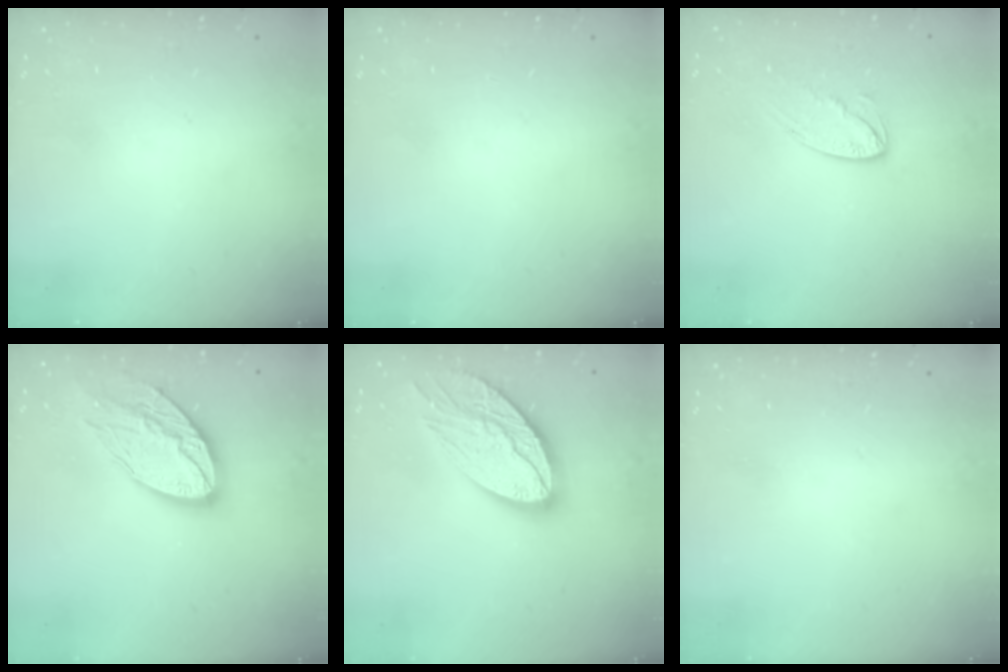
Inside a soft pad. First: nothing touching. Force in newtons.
{"total": 0.0}
{"total": 8.4, "press": 8.4, "slide": 0.4}
{"total": 17.7, "press": 17.6, "slide": 1.7}
{"total": 15.8, "press": 15.7, "slide": 1.1}
{"total": 0.0}